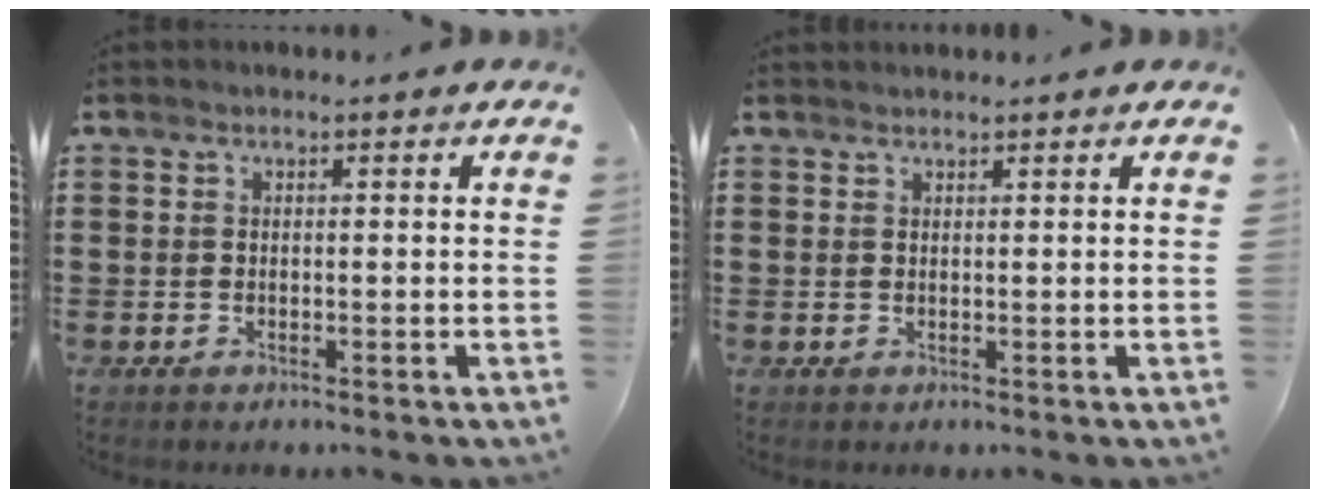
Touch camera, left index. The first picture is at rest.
{"total": 0.8, "force": [0.8, 0.0, 0.1], "torque": [-0.003, -0.002, 0.016]}